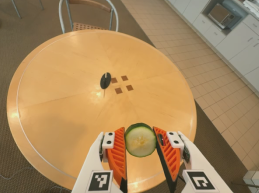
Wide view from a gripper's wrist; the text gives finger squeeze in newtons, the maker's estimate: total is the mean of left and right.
{"total": 8.2, "left": 8.0, "right": 8.3}